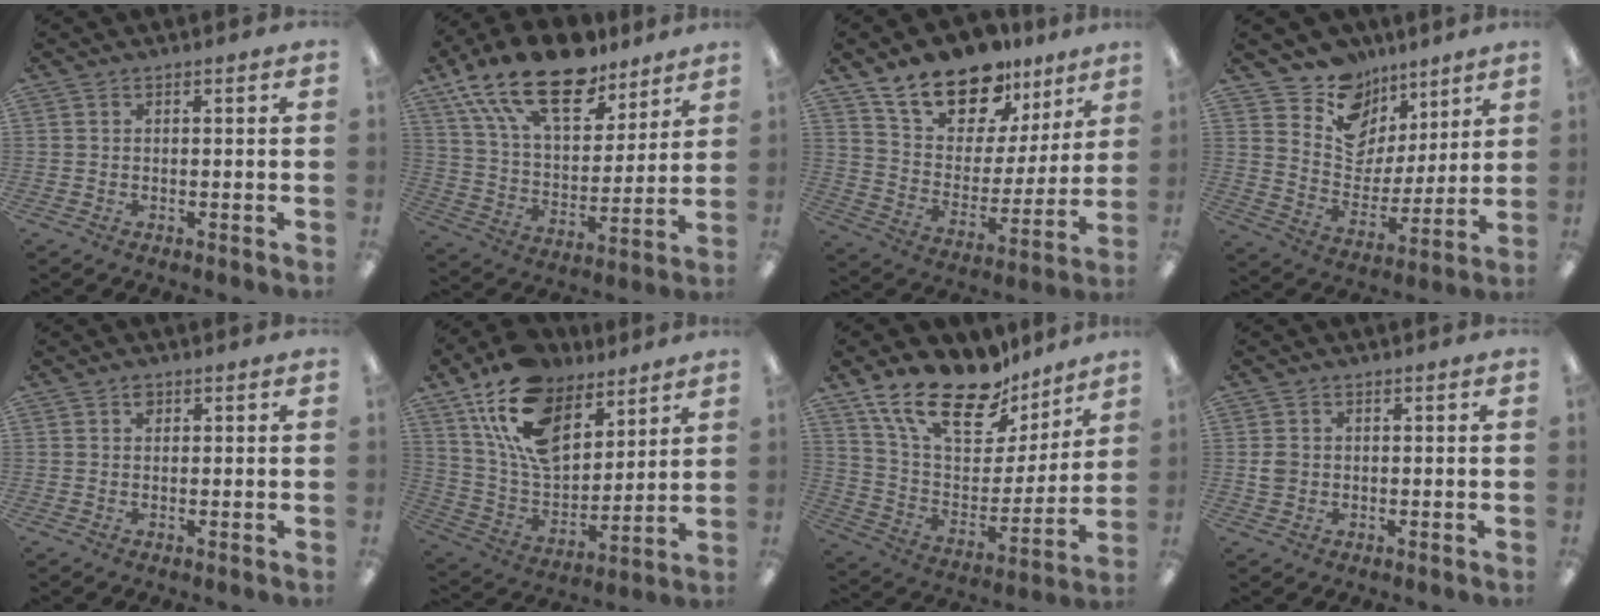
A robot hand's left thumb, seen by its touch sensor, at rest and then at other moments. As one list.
[{"total": 21.7, "force": [14.9, 9.9, 12.3], "torque": [-0.227, -0.084, 0.263]}, {"total": 17.0, "force": [13.5, 8.4, 5.8], "torque": [-0.119, -0.091, 0.248]}, {"total": 12.7, "force": [8.9, 8.7, 2.4], "torque": [-0.051, -0.077, 0.171]}, {"total": 1.6, "force": [0.9, 1.1, 0.8], "torque": [-0.010, -0.001, 0.015]}, {"total": 19.2, "force": [11.4, 11.3, 10.5], "torque": [-0.211, -0.050, 0.214]}, {"total": 22.2, "force": [16.6, 9.4, 11.4], "torque": [-0.213, -0.107, 0.298]}, {"total": 2.7, "force": [0.1, 2.4, 1.1], "torque": [-0.013, 0.002, 0.000]}]